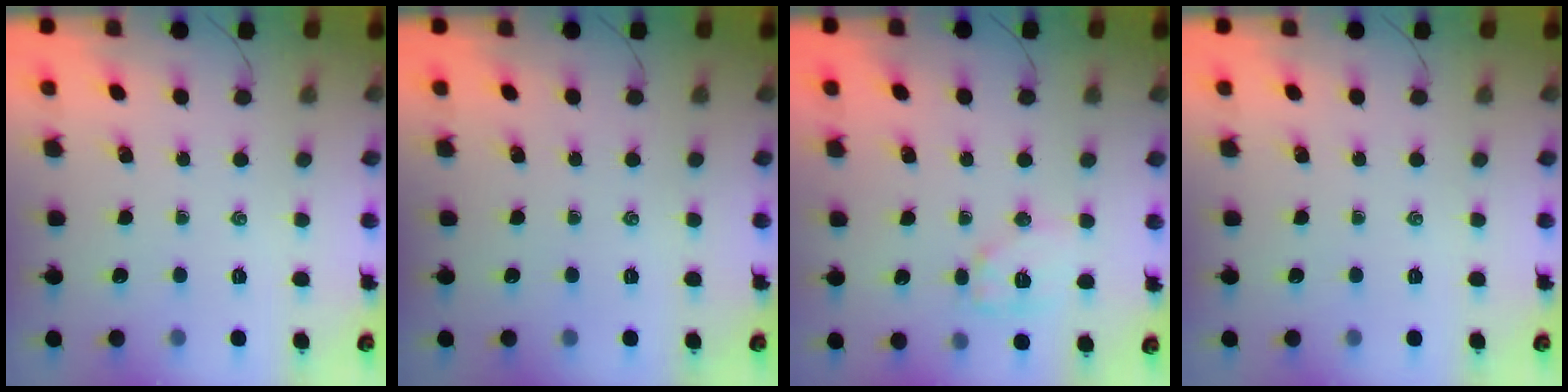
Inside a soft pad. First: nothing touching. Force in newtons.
{"total": 0.0}
{"total": 9.5, "press": 9.5, "slide": 0.2}
{"total": 0.0}